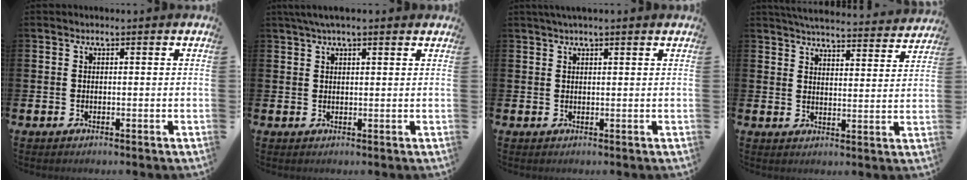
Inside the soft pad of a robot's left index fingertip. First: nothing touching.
{"total": 2.9, "force": [2.2, 0.6, 1.8], "torque": [-0.023, -0.002, 0.035]}
{"total": 1.7, "force": [1.4, 0.0, 0.9], "torque": [-0.017, 0.003, 0.024]}
{"total": 5.4, "force": [5.4, 0.4, 0.7], "torque": [-0.014, -0.045, 0.091]}